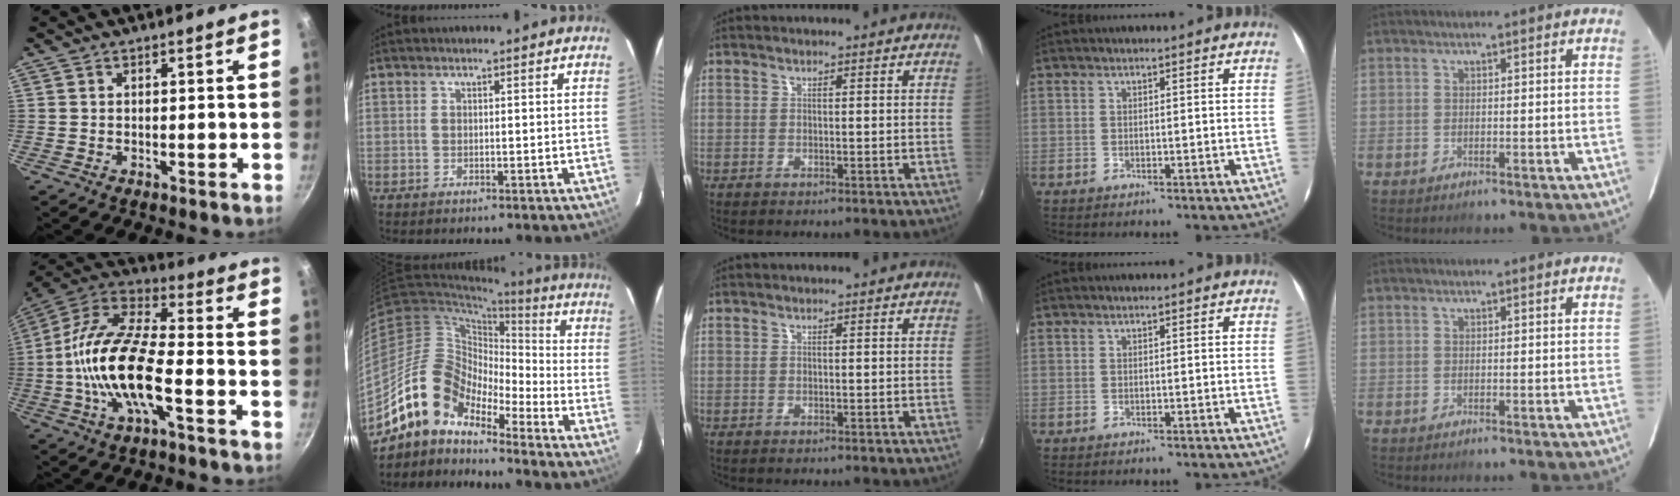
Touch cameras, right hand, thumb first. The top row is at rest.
{"thumb": {"total": 18.2, "force": [-4.4, 6.9, 16.3], "torque": [-0.310, 0.041, -0.105]}, "index": {"total": 12.9, "force": [-10.7, 5.4, 4.8], "torque": [-0.081, 0.022, -0.213]}}